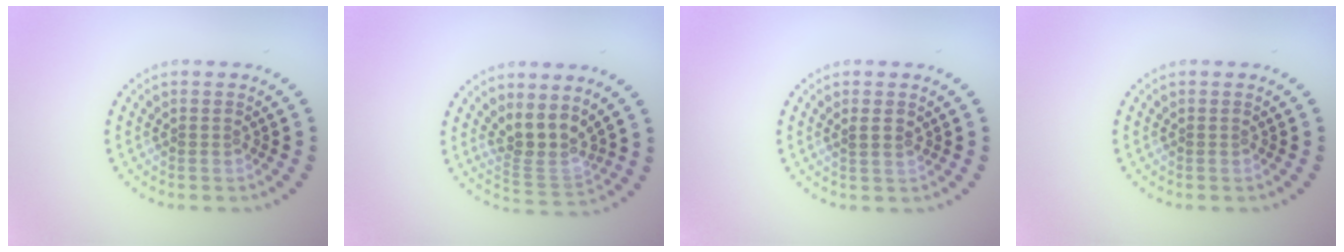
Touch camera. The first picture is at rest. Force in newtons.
{"total": 3.4, "press": 2.6, "slide": 2.3}
{"total": 0.9, "press": 0.7, "slide": 0.5}
{"total": 0.0}